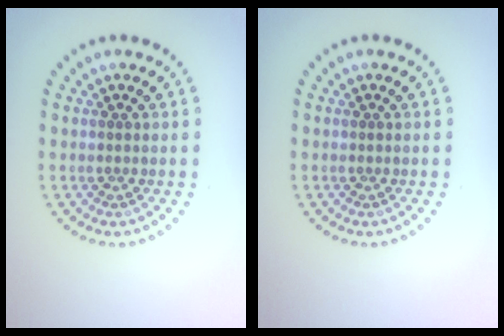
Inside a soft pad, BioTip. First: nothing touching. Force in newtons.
{"total": 0.0}